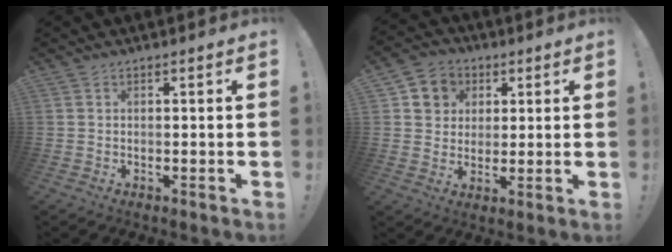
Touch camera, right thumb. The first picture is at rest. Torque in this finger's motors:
{"motor_torque": [0.75, 1.08, -0.12, 0.42, -0.11]}